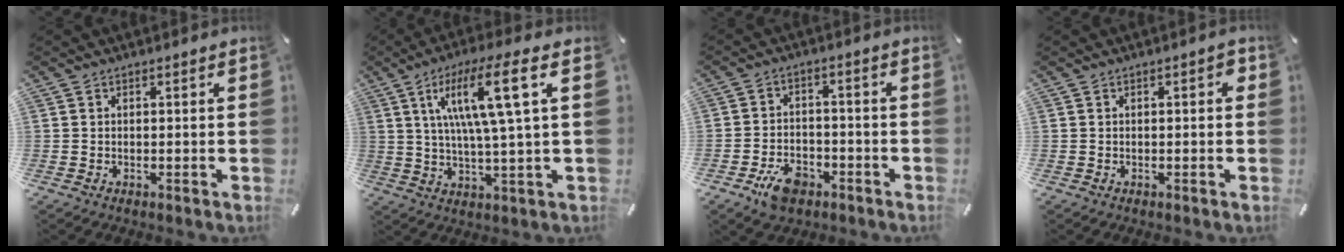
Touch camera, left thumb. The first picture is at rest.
{"total": 13.7, "force": [4.7, 1.4, 12.8], "torque": [-0.249, 0.001, 0.069]}
{"total": 7.9, "force": [-4.3, 5.2, 4.2], "torque": [-0.071, 0.022, -0.077]}
{"total": 1.5, "force": [-0.1, 0.7, 1.3], "torque": [-0.024, 0.004, -0.003]}